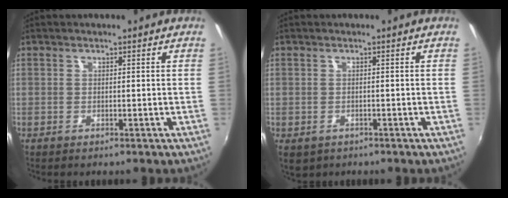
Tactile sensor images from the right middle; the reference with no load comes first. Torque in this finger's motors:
{"motor_torque": [0.68, -0.73, 0.05, 0.07]}